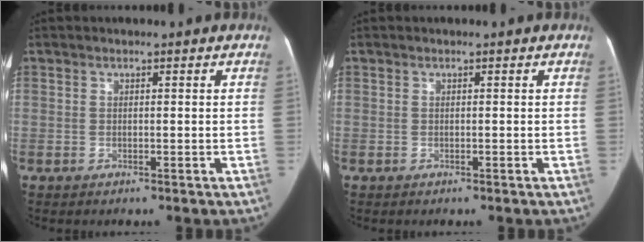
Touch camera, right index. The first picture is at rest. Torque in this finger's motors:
{"motor_torque": [0.04, -0.01, -0.08, -0.01]}